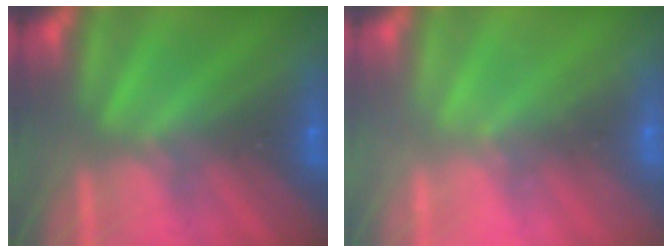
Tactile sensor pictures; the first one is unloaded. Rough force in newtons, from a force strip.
{"total": 2.0}